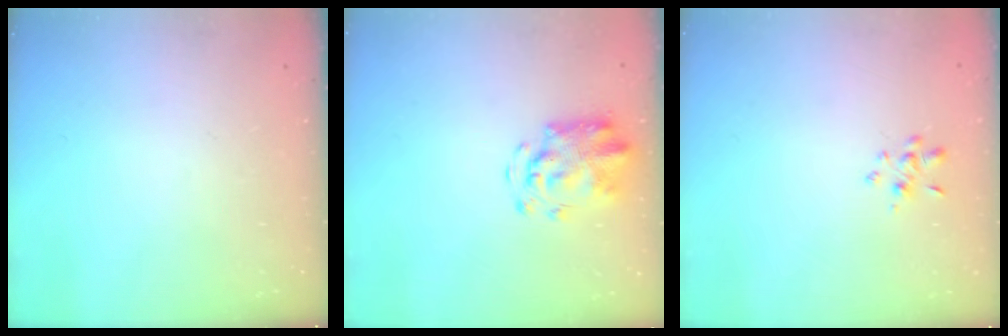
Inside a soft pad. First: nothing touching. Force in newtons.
{"total": 4.7, "press": 4.6, "slide": 1.1}
{"total": 2.3, "press": 2.2, "slide": 0.7}